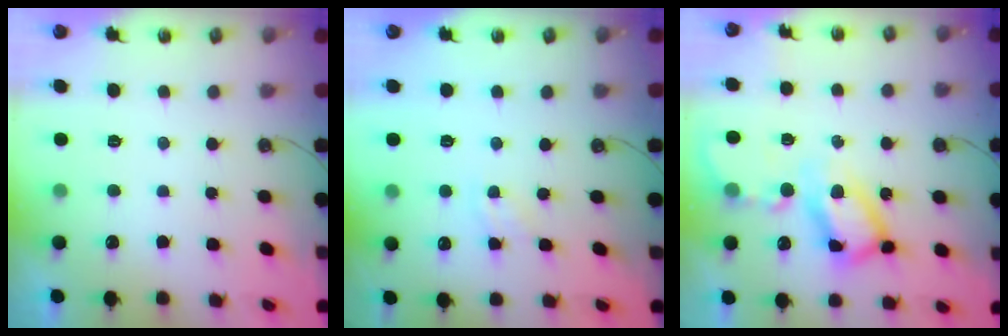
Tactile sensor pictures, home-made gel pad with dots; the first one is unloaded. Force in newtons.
{"total": 3.5, "press": 3.5, "slide": 0.5}
{"total": 13.6, "press": 13.6, "slide": 1.2}